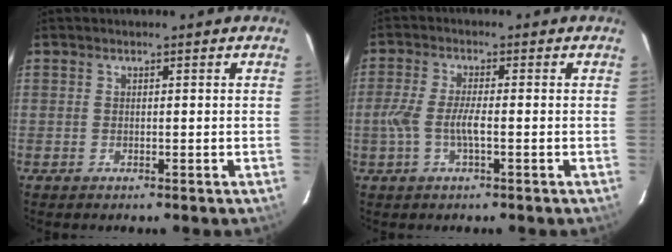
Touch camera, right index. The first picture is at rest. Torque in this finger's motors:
{"motor_torque": [0.42, -0.23, 0.37, 0.09]}